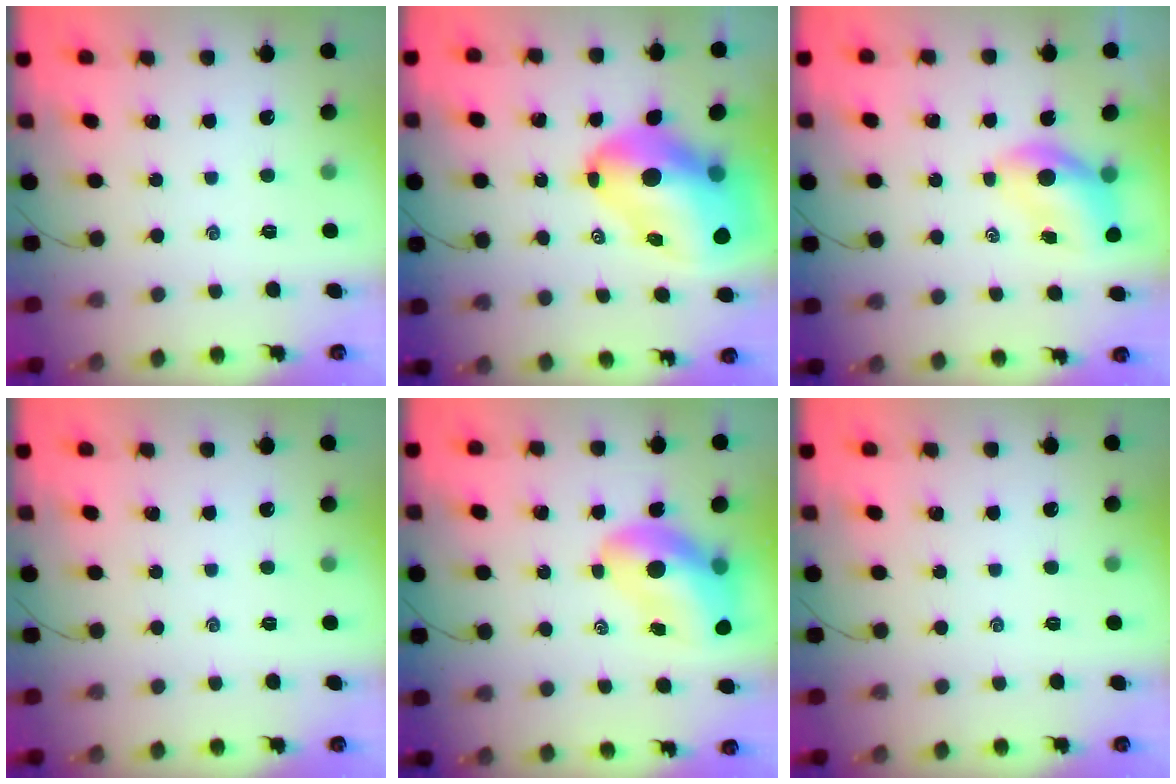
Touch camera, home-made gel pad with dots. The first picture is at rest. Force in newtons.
{"total": 16.8, "press": 16.1, "slide": 4.9}
{"total": 6.7, "press": 6.6, "slide": 0.9}
{"total": 0.0}
{"total": 13.9, "press": 13.3, "slide": 3.9}
{"total": 0.0}